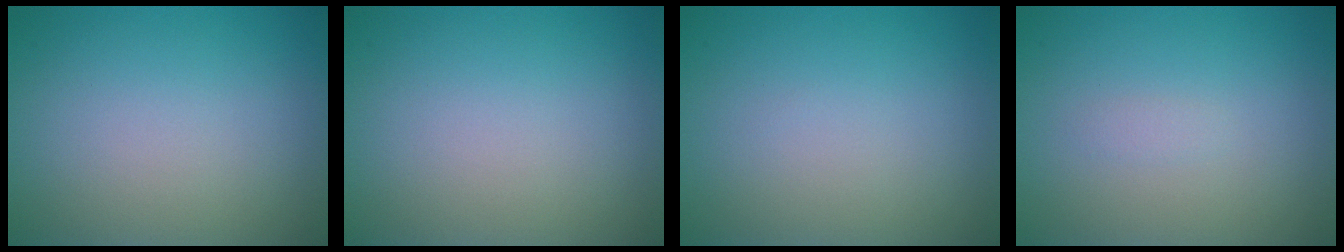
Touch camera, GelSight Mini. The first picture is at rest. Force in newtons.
{"total": 0.0}
{"total": 0.0}
{"total": 0.5, "press": 0.5, "slide": 0.0}